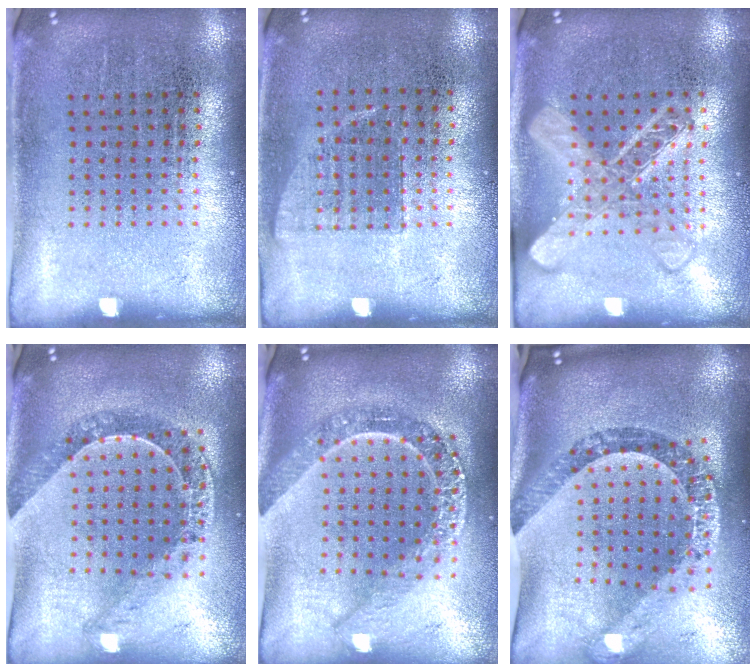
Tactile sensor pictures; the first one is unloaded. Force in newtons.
{"total": 0.7, "press": 0.6, "slide": 0.2}
{"total": 2.4, "press": 2.4, "slide": 0.4}
{"total": 1.1, "press": 1.0, "slide": 0.2}
{"total": 2.4, "press": 2.0, "slide": 1.3}
{"total": 2.5, "press": 2.0, "slide": 1.5}